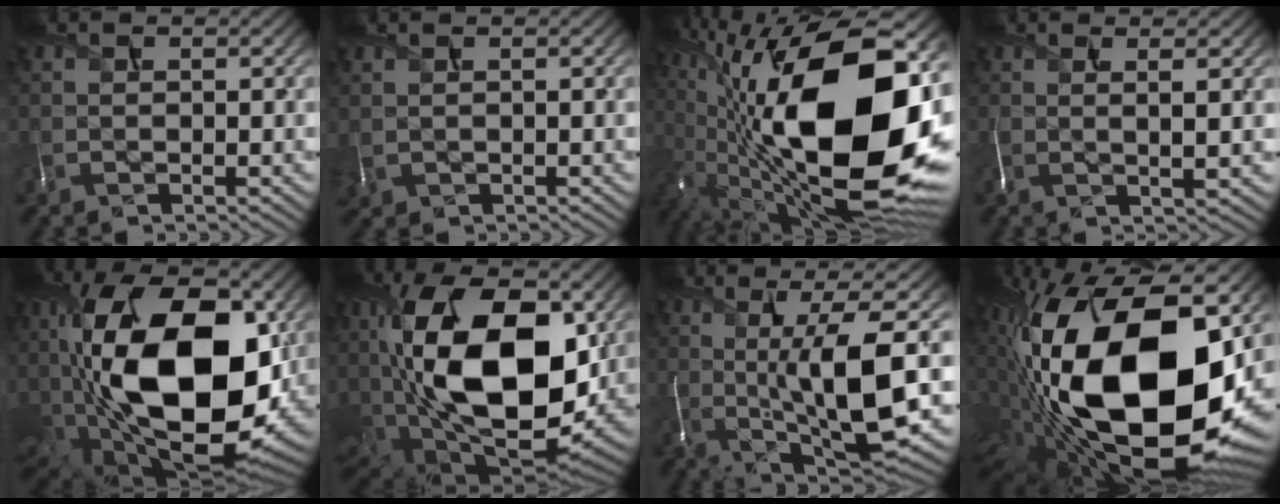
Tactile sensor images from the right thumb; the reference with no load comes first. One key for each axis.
{"total": 1.0, "fx": 0.5, "fy": 0.6, "fz": 0.7, "tx": -0.026, "ty": 0.003, "tz": 0.012}
{"total": 22.1, "fx": 1.0, "fy": 10.3, "fz": 19.6, "tx": -0.362, "ty": -0.020, "tz": 0.022}
{"total": 3.3, "fx": 0.9, "fy": 0.4, "fz": 3.2, "tx": -0.054, "ty": 0.005, "tz": 0.015}
{"total": 20.5, "fx": 1.9, "fy": 11.6, "fz": 16.8, "tx": -0.357, "ty": -0.018, "tz": 0.041}
{"total": 19.4, "fx": 3.3, "fy": 10.9, "fz": 15.7, "tx": -0.331, "ty": -0.007, "tz": 0.061}
{"total": 13.3, "fx": 0.3, "fy": 3.7, "fz": 12.8, "tx": -0.230, "ty": 0.004, "tz": 0.015}
{"total": 22.4, "fx": 0.7, "fy": 12.2, "fz": 18.8, "tx": -0.389, "ty": -0.044, "tz": 0.016}